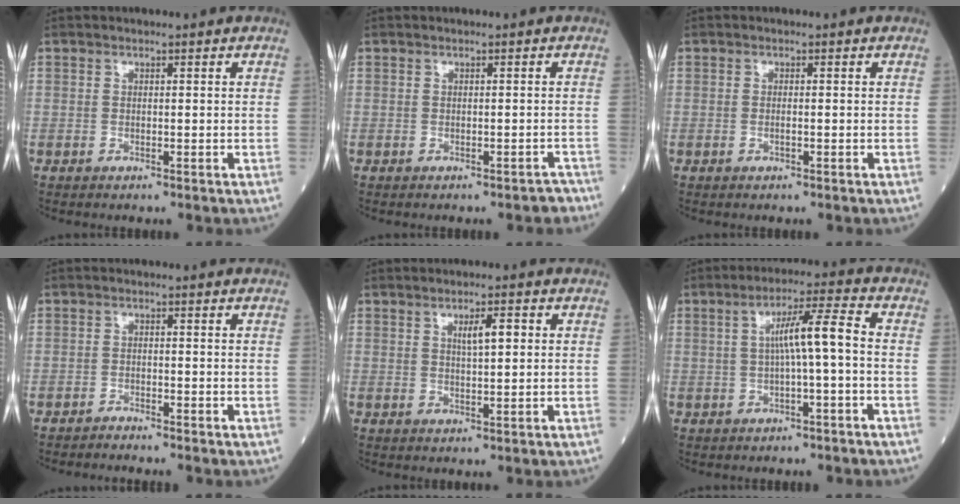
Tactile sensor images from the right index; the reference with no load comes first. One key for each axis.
{"total": 2.2, "fx": -1.9, "fy": 0.7, "fz": 0.8, "tx": -0.005, "ty": -0.001, "tz": -0.020}
{"total": 0.6, "fx": -0.2, "fy": 0.0, "fz": 0.6, "tx": -0.011, "ty": 0.000, "tz": -0.004}
{"total": 1.8, "fx": -1.7, "fy": -0.3, "fz": 0.1, "tx": 0.002, "ty": -0.001, "tz": -0.028}
{"total": 3.4, "fx": 1.1, "fy": 0.6, "fz": 3.2, "tx": -0.055, "ty": 0.003, "tz": 0.019}
{"total": 6.5, "fx": -0.2, "fy": -0.1, "fz": 6.5, "tx": -0.108, "ty": 0.017, "tz": -0.001}